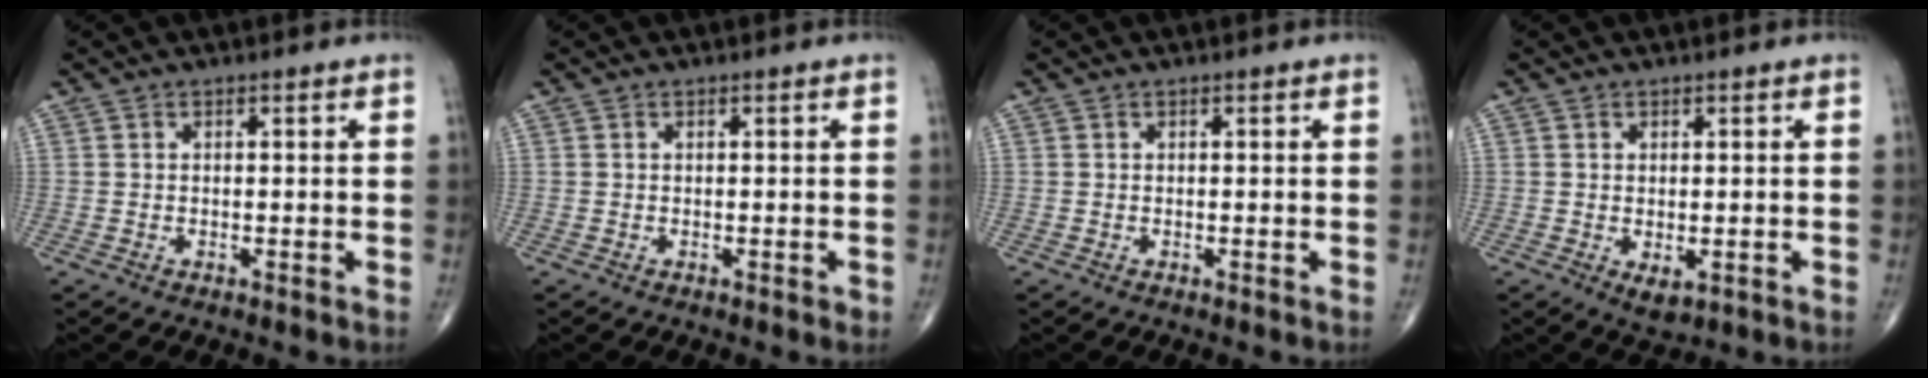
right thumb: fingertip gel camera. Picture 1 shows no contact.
{"total": 0.6, "force": [-0.1, 0.3, 0.5], "torque": [-0.008, -0.001, -0.001]}
{"total": 0.0}
{"total": 3.0, "force": [-0.7, 1.7, 2.4], "torque": [-0.033, -0.006, -0.001]}